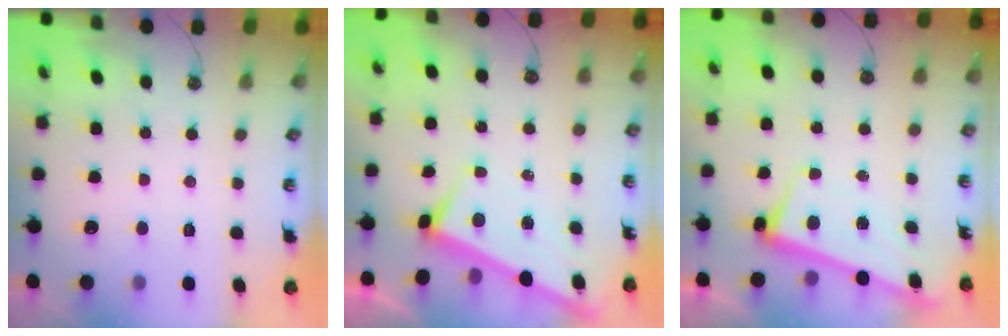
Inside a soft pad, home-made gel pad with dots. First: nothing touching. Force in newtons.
{"total": 2.9, "press": 2.9, "slide": 0.4}
{"total": 2.6, "press": 2.4, "slide": 0.9}